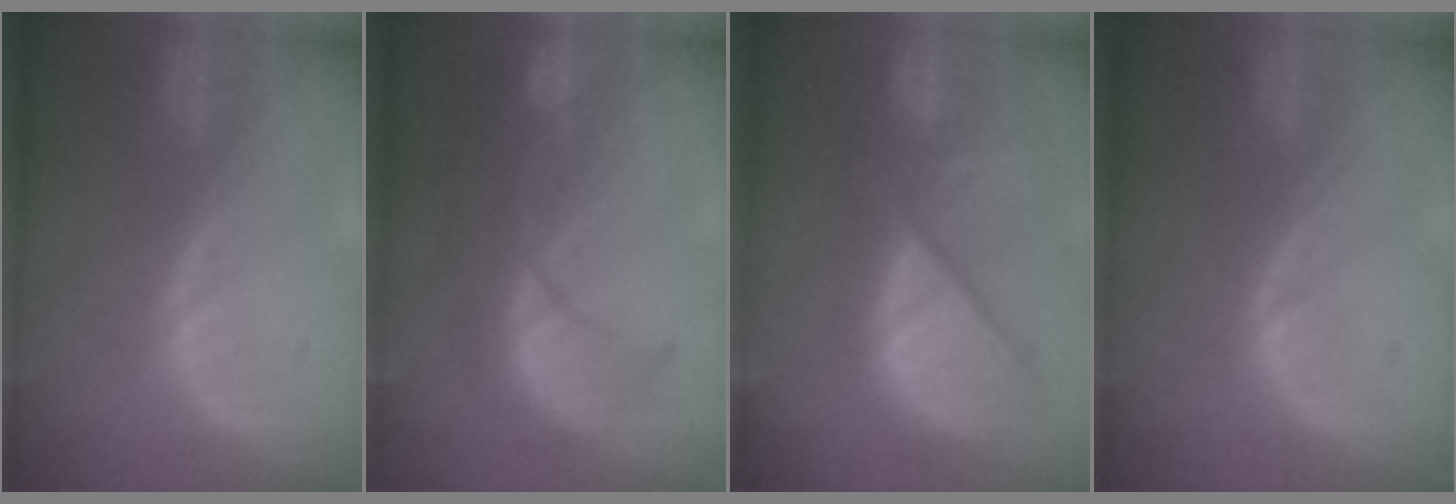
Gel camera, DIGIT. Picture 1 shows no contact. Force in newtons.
{"total": 10.5, "press": 9.2, "slide": 5.0}
{"total": 12.5, "press": 10.7, "slide": 6.5}
{"total": 0.5, "press": 0.5, "slide": 0.1}